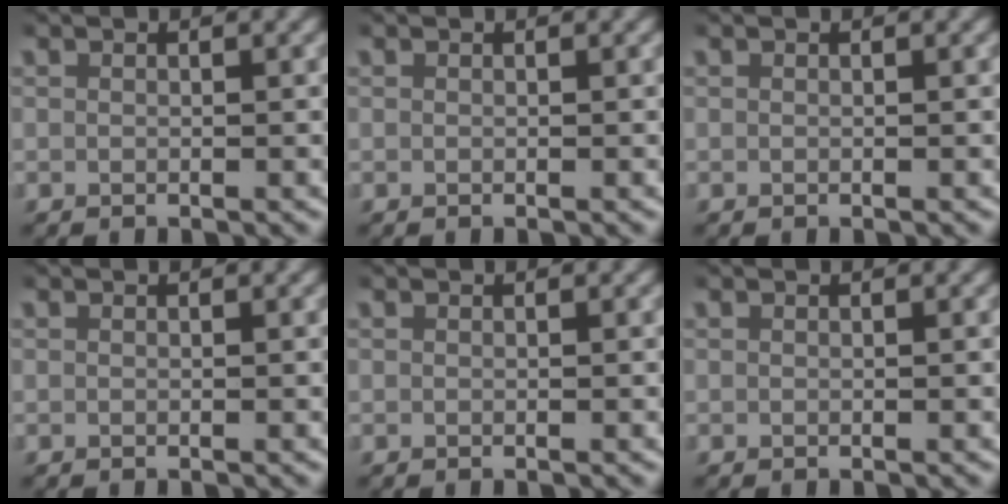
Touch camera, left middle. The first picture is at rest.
{"total": 0.0}
{"total": 0.0}
{"total": 0.0}
{"total": 0.0}
{"total": 0.0}